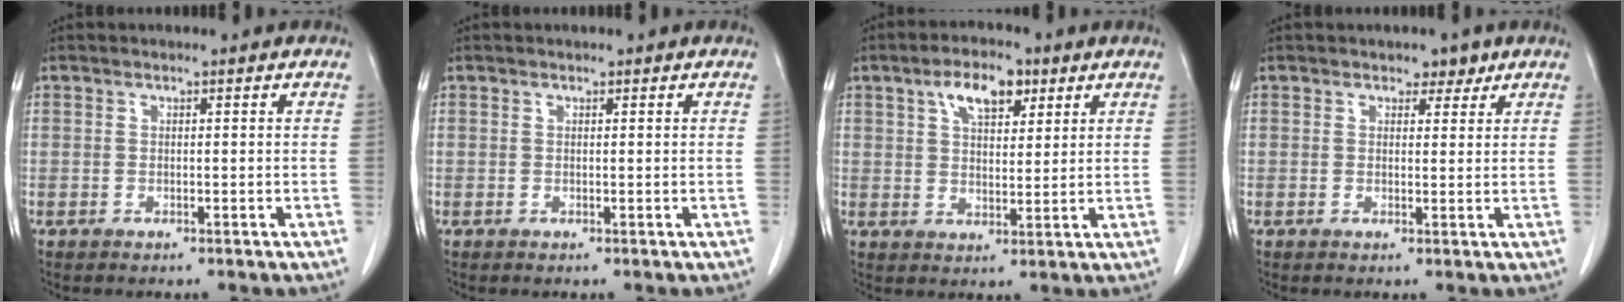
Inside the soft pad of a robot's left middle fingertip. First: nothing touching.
{"total": 0.0}
{"total": 6.6, "force": [3.5, 3.0, 4.7], "torque": [-0.082, 0.011, 0.060]}
{"total": 2.2, "force": [1.6, 1.4, 0.8], "torque": [-0.006, -0.001, 0.021]}